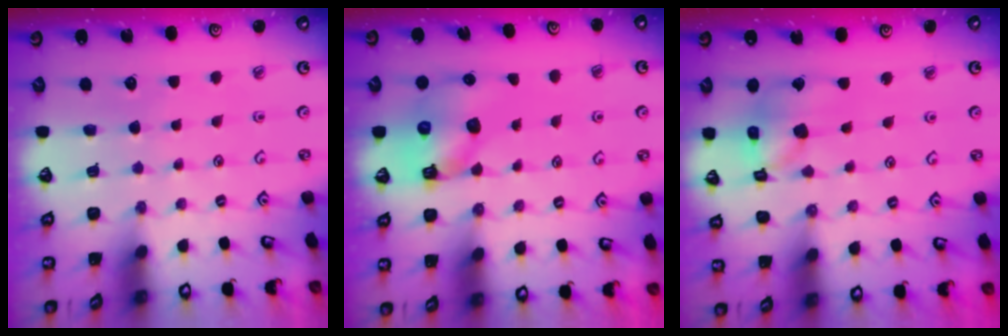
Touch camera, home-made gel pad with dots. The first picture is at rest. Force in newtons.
{"total": 9.8, "press": 9.7, "slide": 1.7}
{"total": 13.4, "press": 13.3, "slide": 1.9}